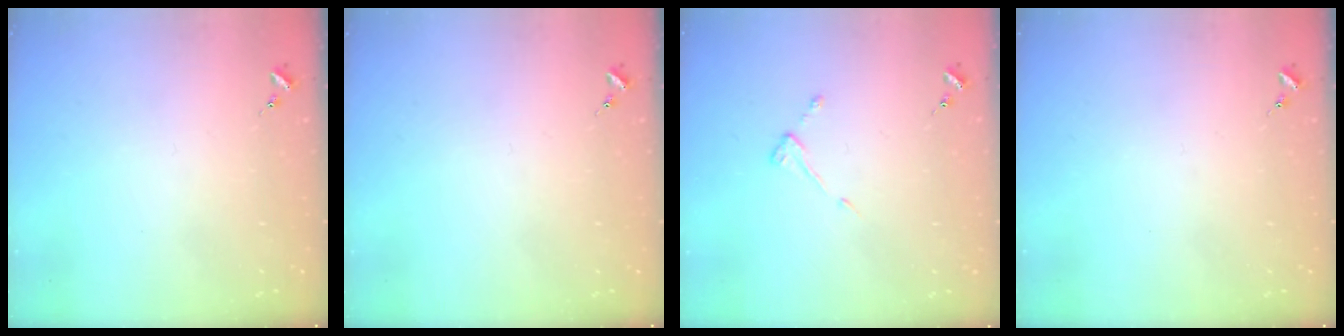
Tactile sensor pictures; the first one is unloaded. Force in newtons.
{"total": 0.0}
{"total": 3.8, "press": 3.8, "slide": 0.3}
{"total": 0.0}